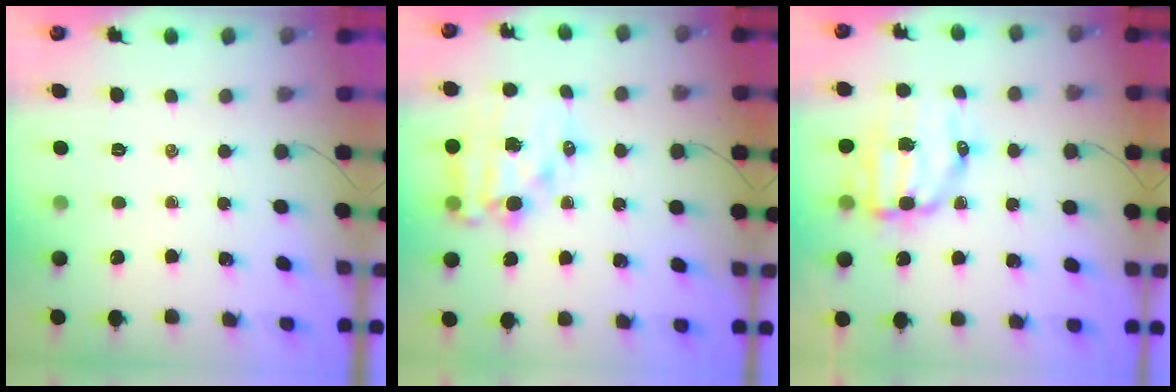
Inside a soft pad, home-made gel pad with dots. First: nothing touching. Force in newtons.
{"total": 13.5, "press": 13.2, "slide": 3.1}
{"total": 10.5, "press": 10.3, "slide": 2.1}